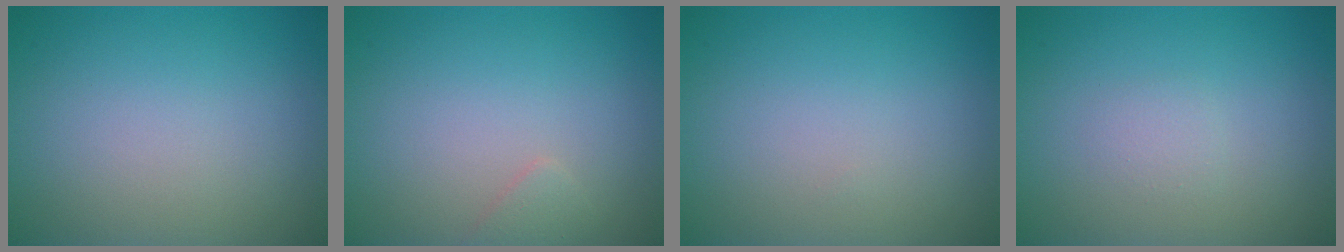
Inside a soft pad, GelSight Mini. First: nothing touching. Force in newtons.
{"total": 0.9, "press": 0.9, "slide": 0.1}
{"total": 0.0}
{"total": 0.8, "press": 0.8, "slide": 0.0}